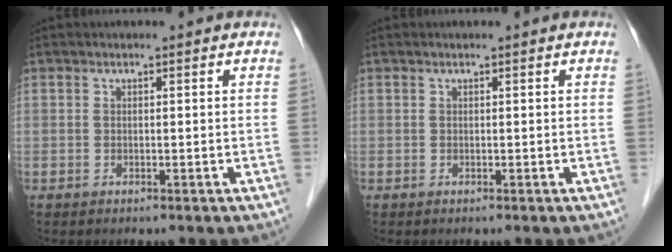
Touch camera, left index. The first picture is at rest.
{"total": 0.0}